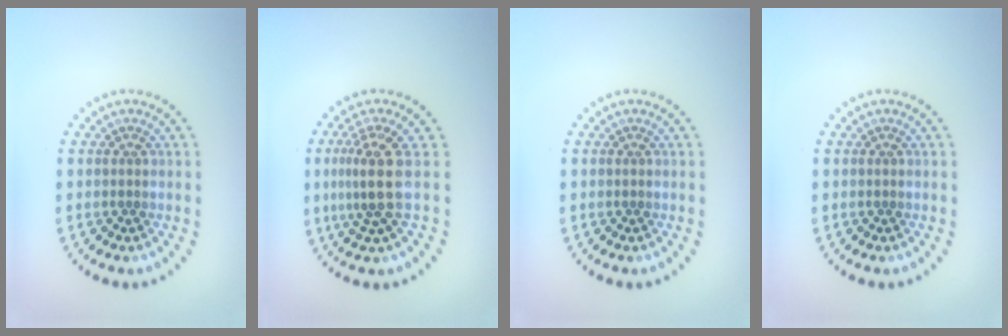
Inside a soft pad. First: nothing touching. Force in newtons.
{"total": 3.4, "press": 2.7, "slide": 2.0}
{"total": 0.0}
{"total": 0.0}